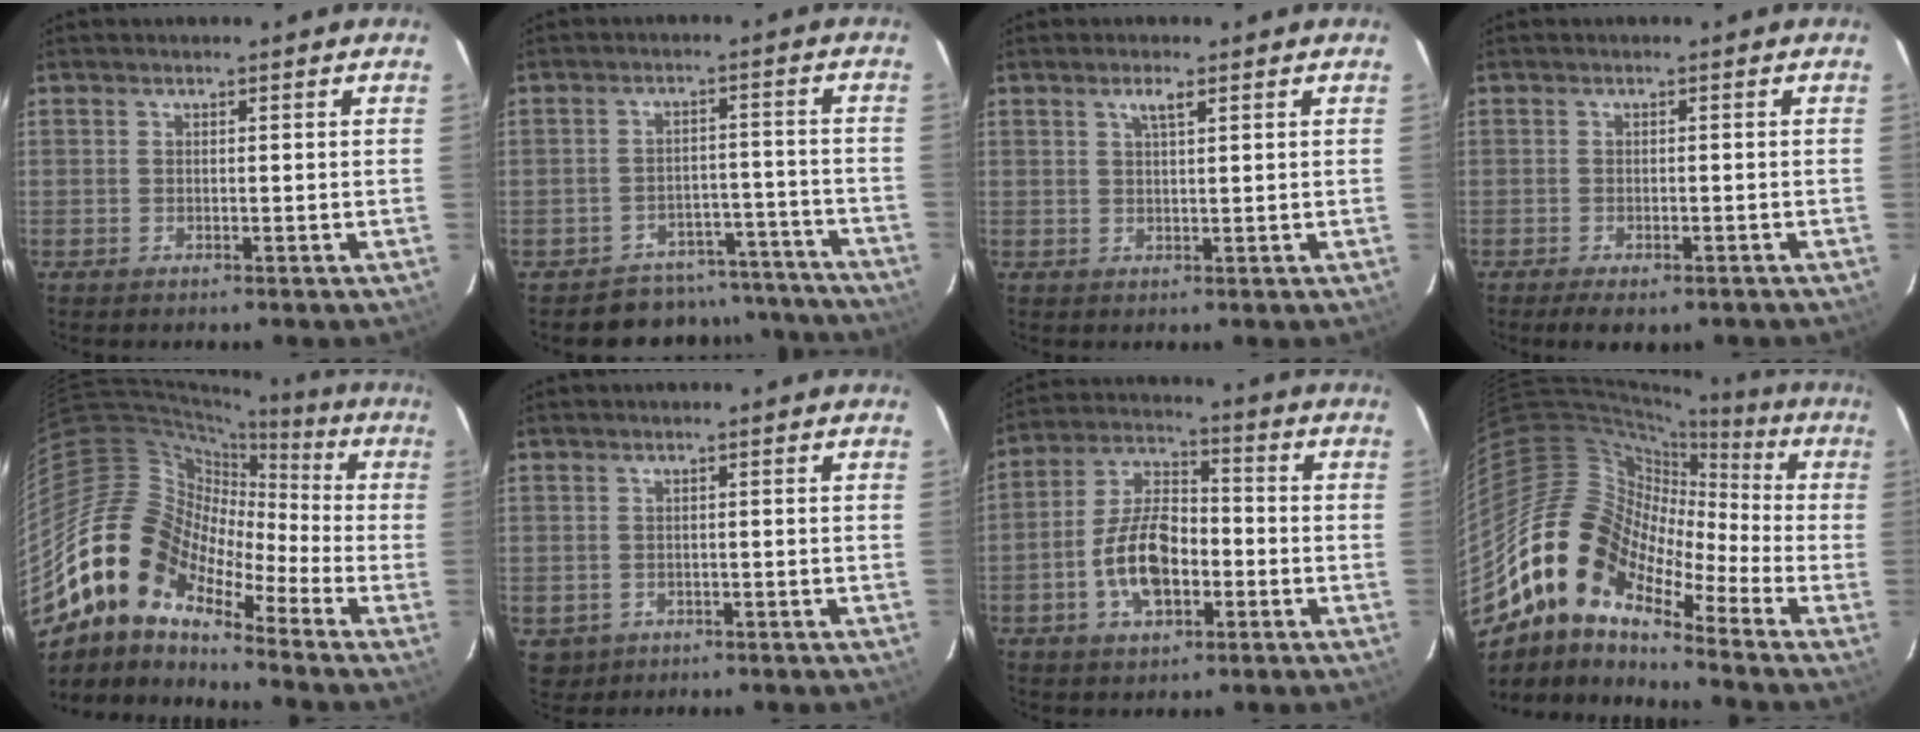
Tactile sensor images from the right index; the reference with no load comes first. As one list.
[{"total": 12.7, "force": [-11.4, 5.7, 0.1], "torque": [0.006, 0.062, -0.137]}, {"total": 2.2, "force": [1.2, 0.3, 1.7], "torque": [-0.031, 0.003, 0.022]}, {"total": 4.7, "force": [-3.4, 1.7, 2.8], "torque": [-0.059, -0.018, -0.050]}, {"total": 15.2, "force": [-10.6, 7.7, 7.8], "torque": [-0.126, 0.004, -0.222]}, {"total": 3.3, "force": [-0.7, 3.1, 0.9], "torque": [-0.020, -0.004, -0.002]}, {"total": 12.0, "force": [-3.6, 6.5, 9.5], "torque": [-0.192, 0.018, -0.061]}, {"total": 15.4, "force": [-9.6, 7.8, 9.1], "torque": [-0.147, 0.004, -0.204]}]